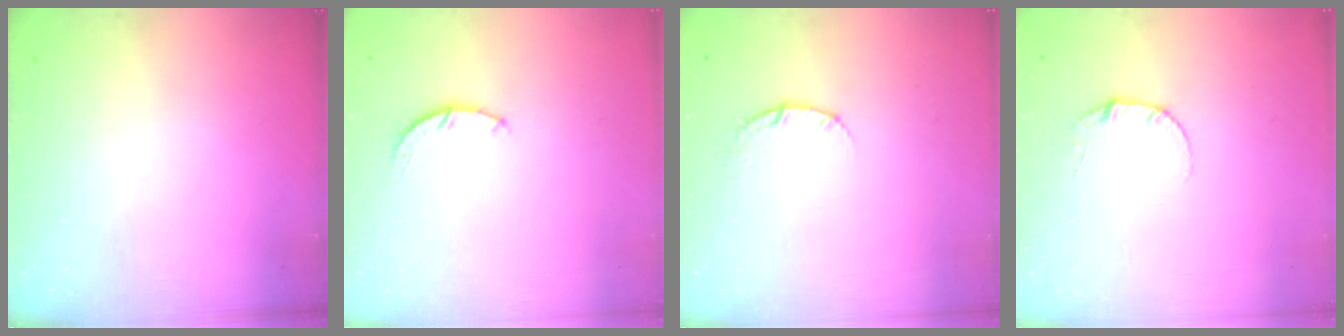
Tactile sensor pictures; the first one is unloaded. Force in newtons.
{"total": 3.4, "press": 3.4, "slide": 0.5}
{"total": 3.7, "press": 3.7, "slide": 0.6}
{"total": 4.0, "press": 4.0, "slide": 0.4}